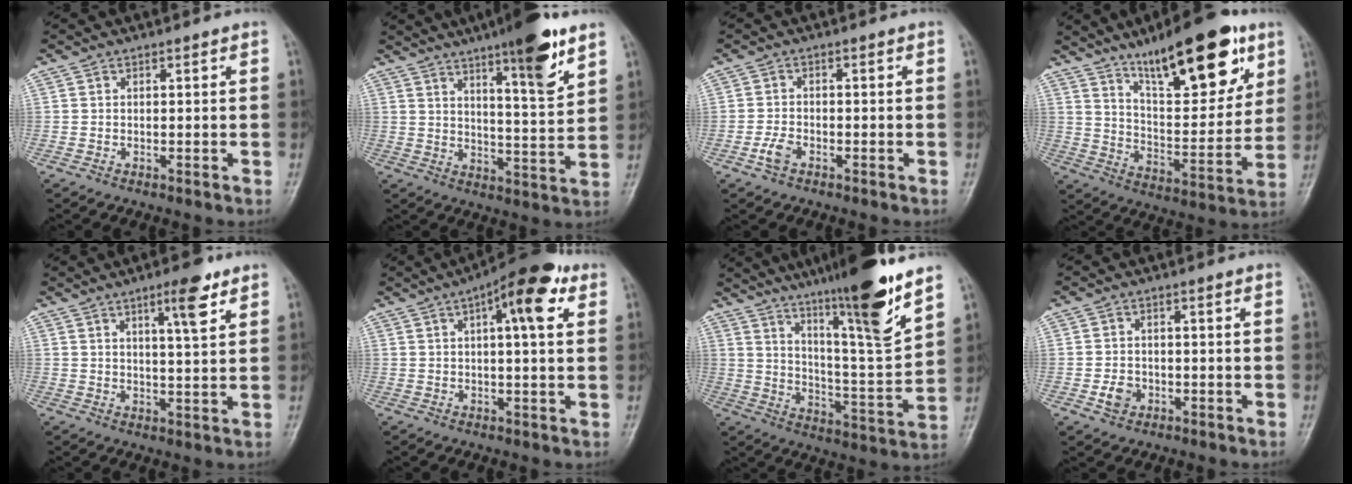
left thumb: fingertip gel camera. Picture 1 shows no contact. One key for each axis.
{"total": 13.6, "fx": 8.4, "fy": 2.2, "fz": 10.5, "tx": -0.142, "ty": -0.050, "tz": 0.127}
{"total": 2.8, "fx": -1.5, "fy": 1.5, "fz": 1.7, "tx": -0.039, "ty": 0.008, "tz": -0.031}
{"total": 21.4, "fx": 12.9, "fy": 7.1, "fz": 15.5, "tx": -0.193, "ty": -0.059, "tz": 0.212}
{"total": 6.8, "fx": 3.9, "fy": 1.3, "fz": 5.5, "tx": -0.076, "ty": -0.022, "tz": 0.059}
{"total": 11.5, "fx": 4.6, "fy": 3.5, "fz": 9.9, "tx": -0.130, "ty": 0.012, "tz": 0.058}
{"total": 19.0, "fx": 13.3, "fy": 0.9, "fz": 13.6, "tx": -0.192, "ty": -0.074, "tz": 0.218}
{"total": 3.1, "fx": -1.2, "fy": 2.5, "fz": 1.4, "tx": -0.018, "ty": 0.007, "tz": -0.020}